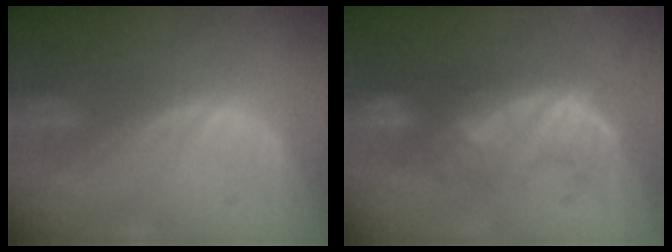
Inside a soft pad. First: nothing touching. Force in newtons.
{"total": 8.2, "press": 7.9, "slide": 2.3}